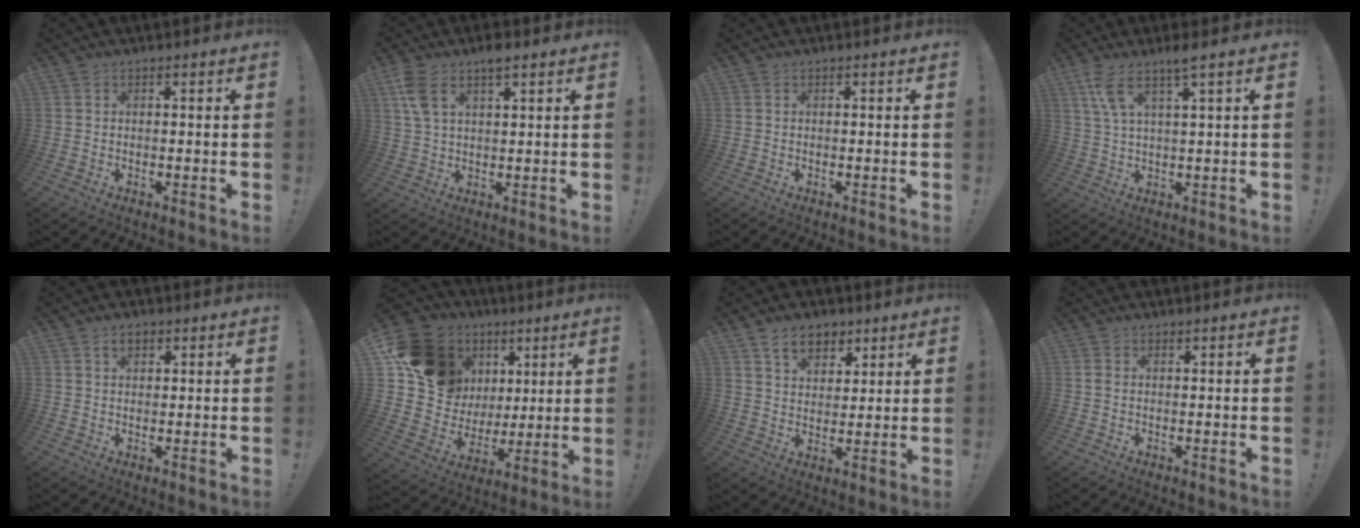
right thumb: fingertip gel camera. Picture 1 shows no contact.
{"total": 7.1, "force": [4.1, 2.9, 5.0], "torque": [-0.094, -0.008, 0.078]}
{"total": 0.0}
{"total": 7.1, "force": [4.4, 0.3, 5.5], "torque": [-0.112, -0.013, 0.076]}
{"total": 2.8, "force": [1.4, 1.8, 1.6], "torque": [-0.028, 0.004, 0.025]}
{"total": 19.5, "force": [8.4, 15.6, 8.4], "torque": [-0.126, -0.036, 0.188]}
{"total": 8.3, "force": [5.0, 5.6, 3.6], "torque": [-0.060, -0.017, 0.097]}
{"total": 0.8, "force": [0.5, 0.5, 0.4], "torque": [-0.010, 0.002, 0.008]}